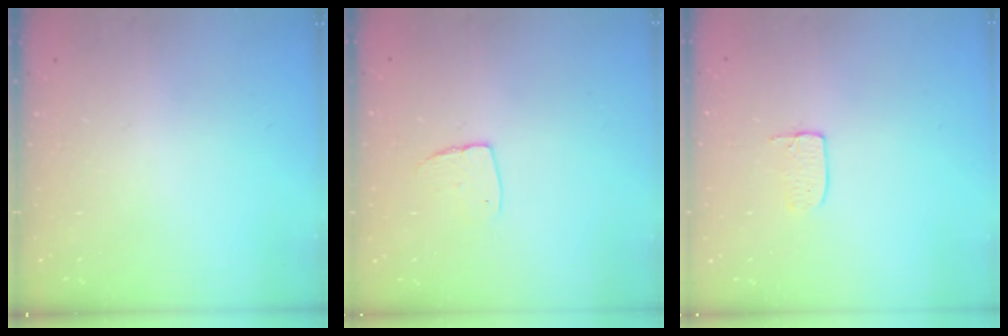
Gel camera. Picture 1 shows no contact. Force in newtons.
{"total": 6.0, "press": 6.0, "slide": 0.3}
{"total": 3.7, "press": 3.7, "slide": 0.2}